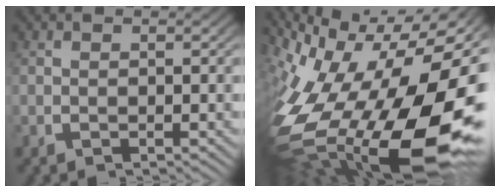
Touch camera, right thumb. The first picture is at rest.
{"total": 24.0, "force": [-3.7, 14.2, 19.0], "torque": [-0.354, -0.069, -0.020]}